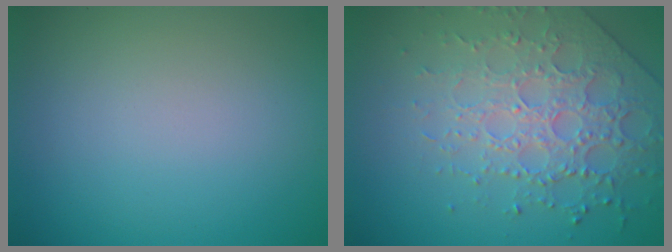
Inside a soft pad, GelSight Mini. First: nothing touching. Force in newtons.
{"total": 4.5, "press": 4.3, "slide": 1.2}